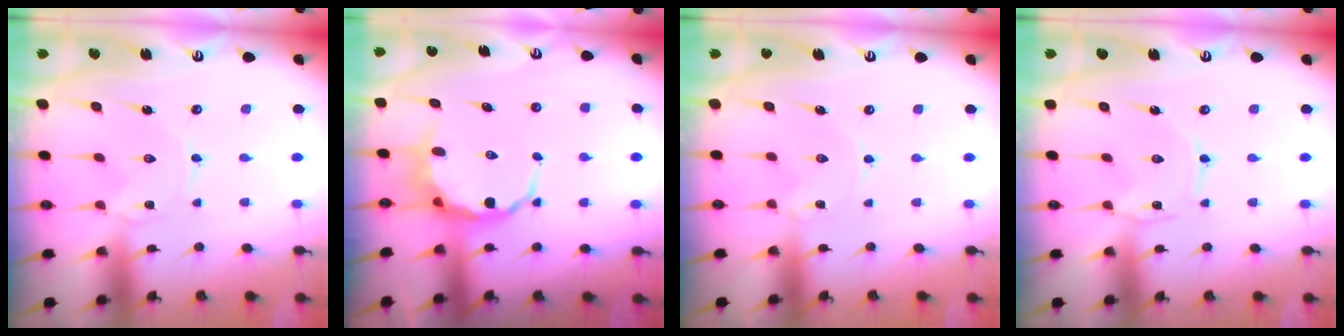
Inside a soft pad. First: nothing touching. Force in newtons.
{"total": 6.9, "press": 6.7, "slide": 1.5}
{"total": 0.7, "press": 0.7, "slide": 0.2}
{"total": 0.0}